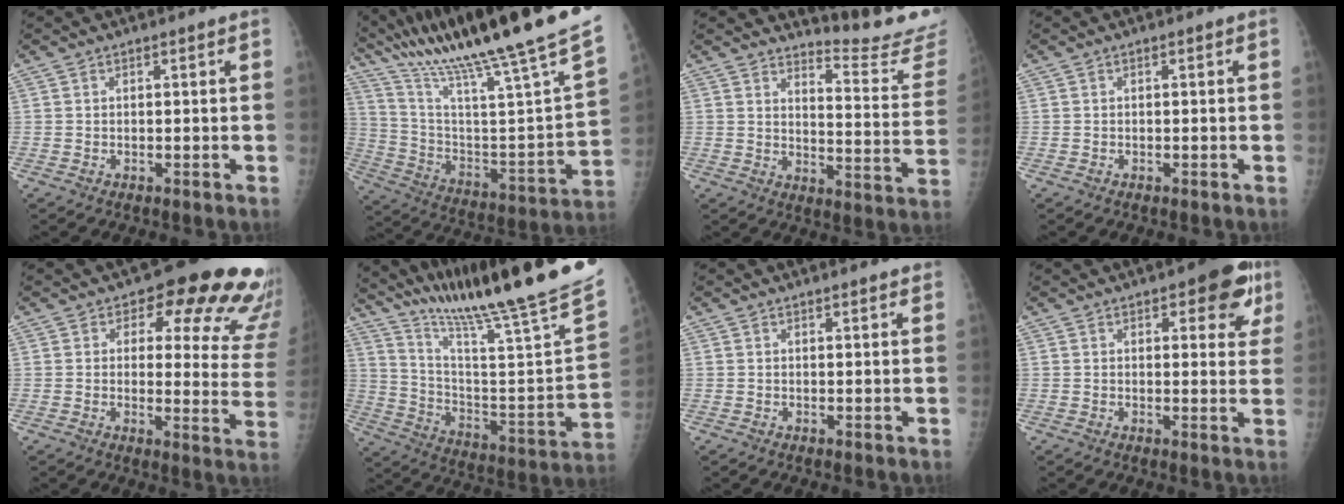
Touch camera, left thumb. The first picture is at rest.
{"total": 33.8, "force": [24.5, 2.3, 23.2], "torque": [-0.375, -0.079, 0.386]}
{"total": 16.3, "force": [16.1, 1.2, 2.1], "torque": [0.000, -0.187, 0.182]}
{"total": 0.0}
{"total": 18.4, "force": [12.4, 8.1, 11.0], "torque": [-0.071, -0.067, 0.124]}
{"total": 30.1, "force": [24.4, 0.2, 17.7], "torque": [-0.271, -0.139, 0.371]}
{"total": 2.7, "force": [2.5, 0.4, 0.9], "torque": [-0.003, -0.005, 0.025]}
{"total": 8.5, "force": [4.5, 3.6, 6.3], "torque": [-0.039, -0.014, 0.048]}